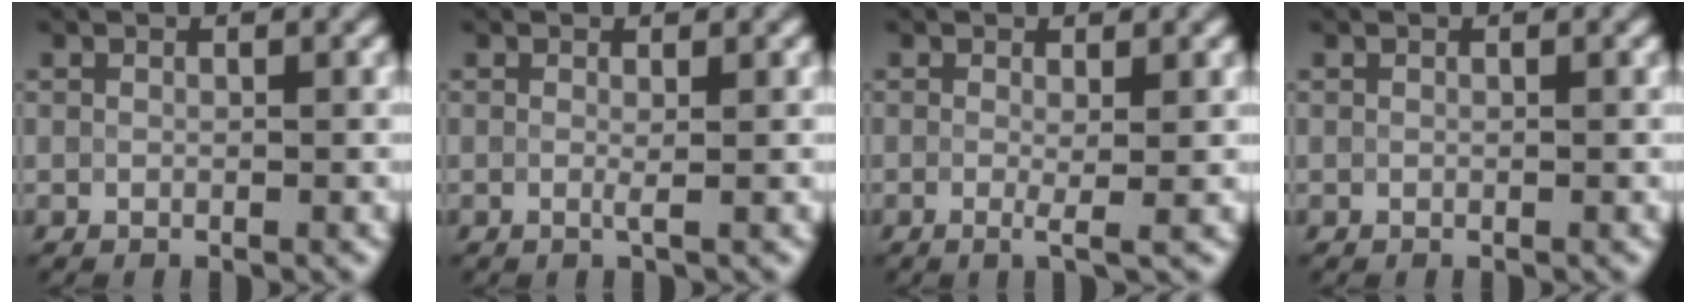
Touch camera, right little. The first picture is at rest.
{"total": 0.7, "force": [-0.1, 0.0, 0.7], "torque": [-0.015, -0.007, -0.003]}
{"total": 1.4, "force": [-0.2, 0.1, 1.4], "torque": [-0.028, -0.010, -0.005]}
{"total": 0.0}